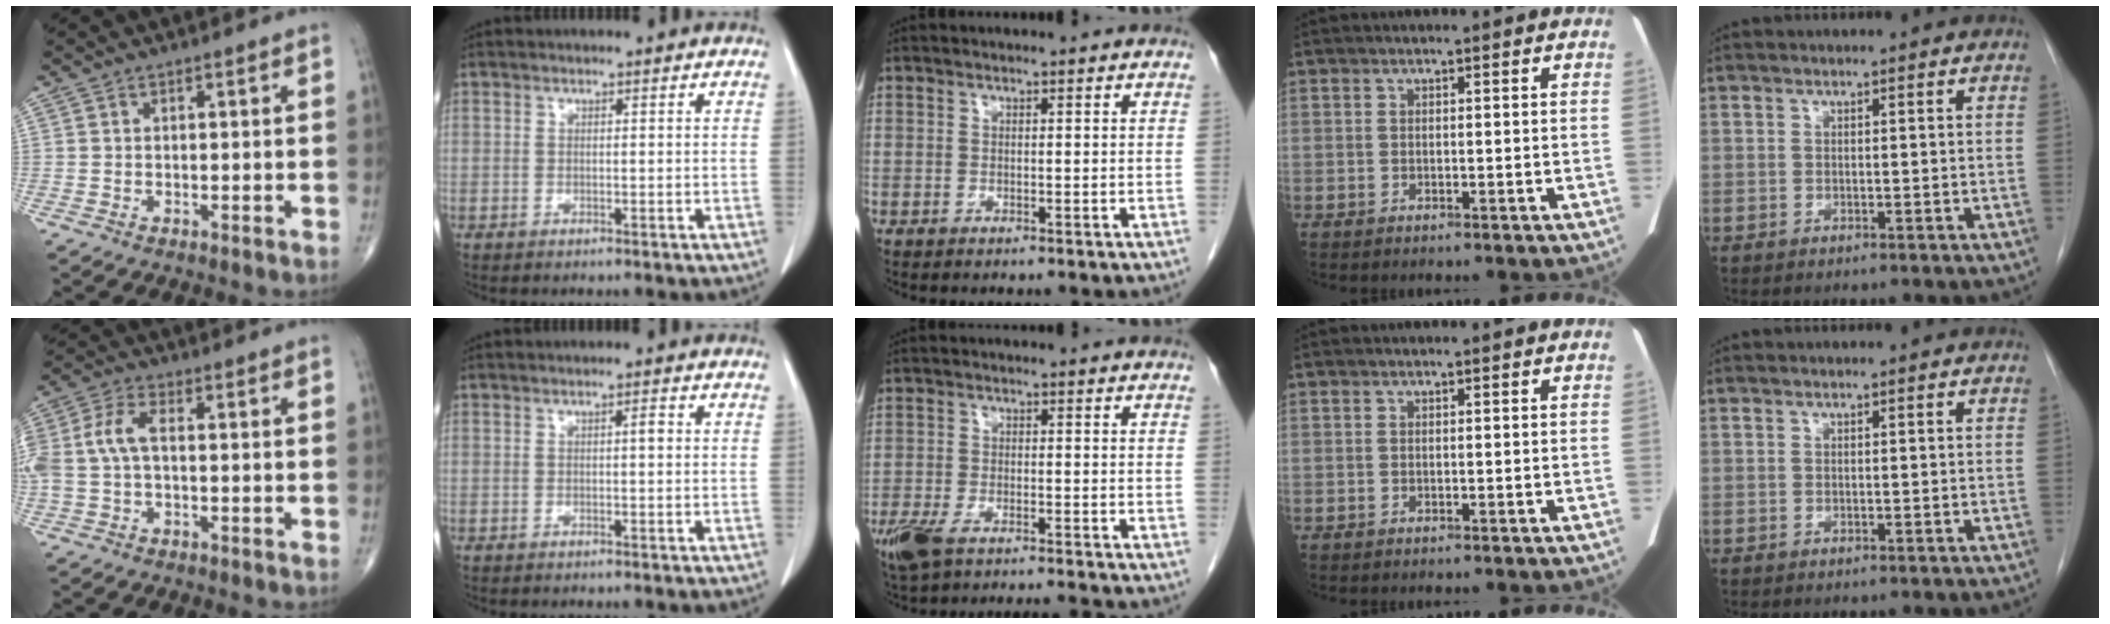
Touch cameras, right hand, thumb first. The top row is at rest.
{"thumb": {"total": 8.0, "force": [0.2, 4.3, 6.7], "torque": [-0.172, 0.026, 0.004]}, "index": {"total": 1.0, "force": [0.1, 0.1, 1.0], "torque": [-0.016, 0.003, 0.000]}, "middle": {"total": 9.5, "force": [-8.0, 1.4, 4.9], "torque": [-0.093, -0.009, -0.131]}}